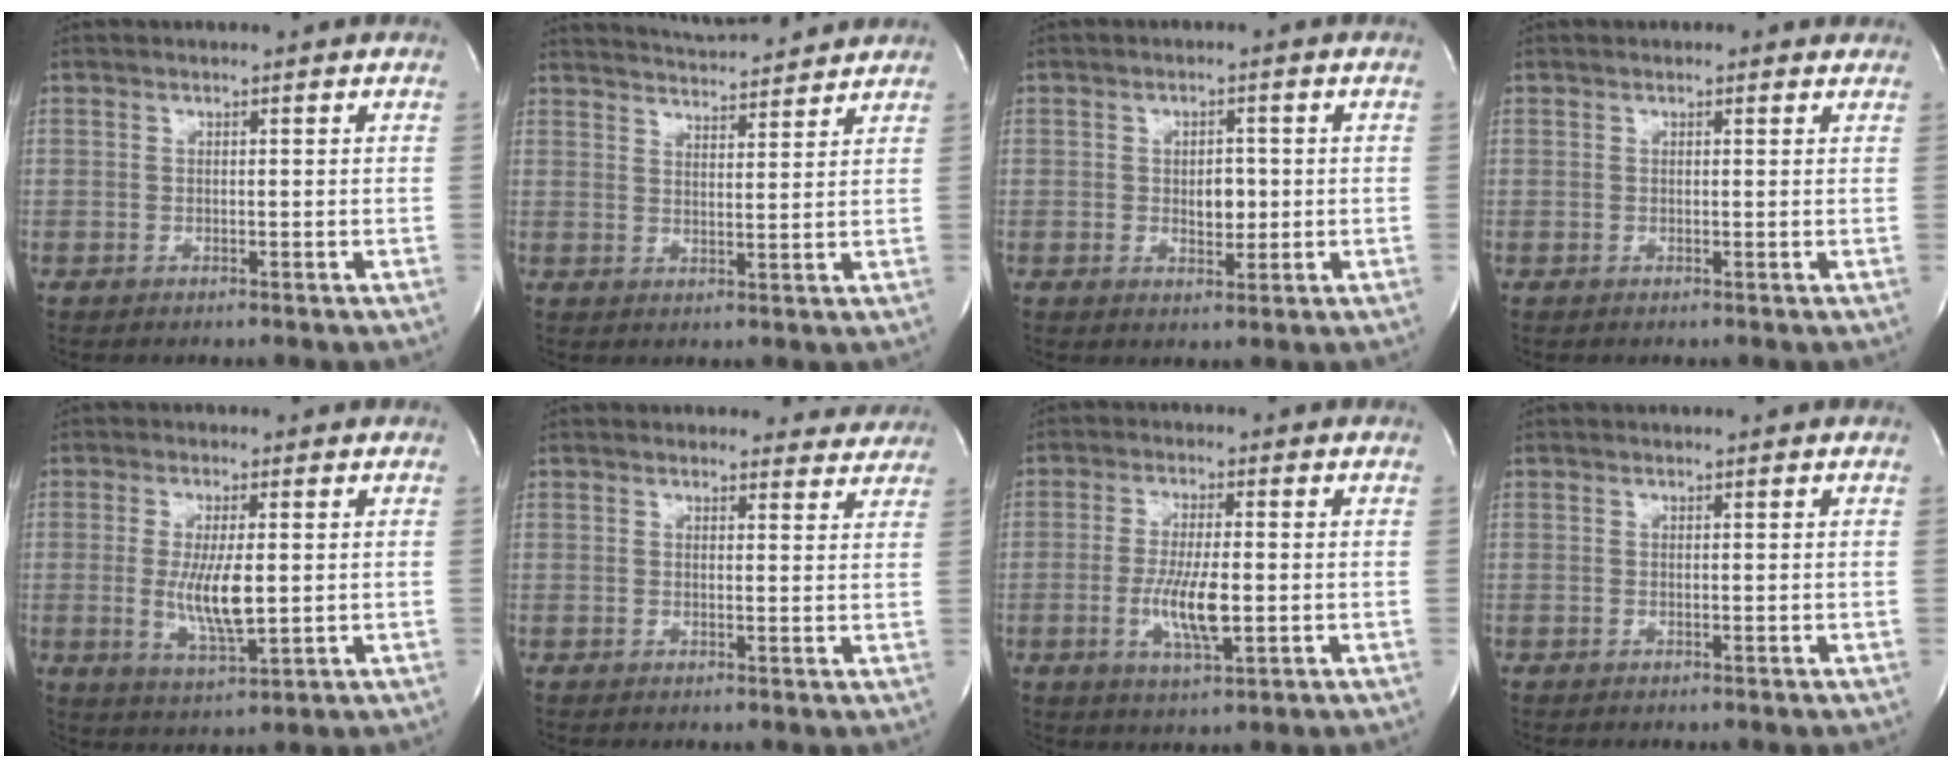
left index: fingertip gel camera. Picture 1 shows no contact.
{"total": 10.9, "force": [10.4, 0.9, 3.2], "torque": [-0.059, 0.015, 0.150]}
{"total": 3.4, "force": [-0.1, 2.0, 2.7], "torque": [-0.038, 0.001, 0.004]}
{"total": 1.0, "force": [0.8, 0.6, 0.2], "torque": [-0.003, 0.001, 0.005]}
{"total": 7.4, "force": [-0.1, 1.6, 7.2], "torque": [-0.141, -0.017, 0.001]}
{"total": 4.9, "force": [4.7, 1.6, -0.4], "torque": [0.022, -0.014, 0.031]}
{"total": 7.3, "force": [-1.4, 1.4, 7.1], "torque": [-0.138, -0.010, -0.024]}
{"total": 0.0}